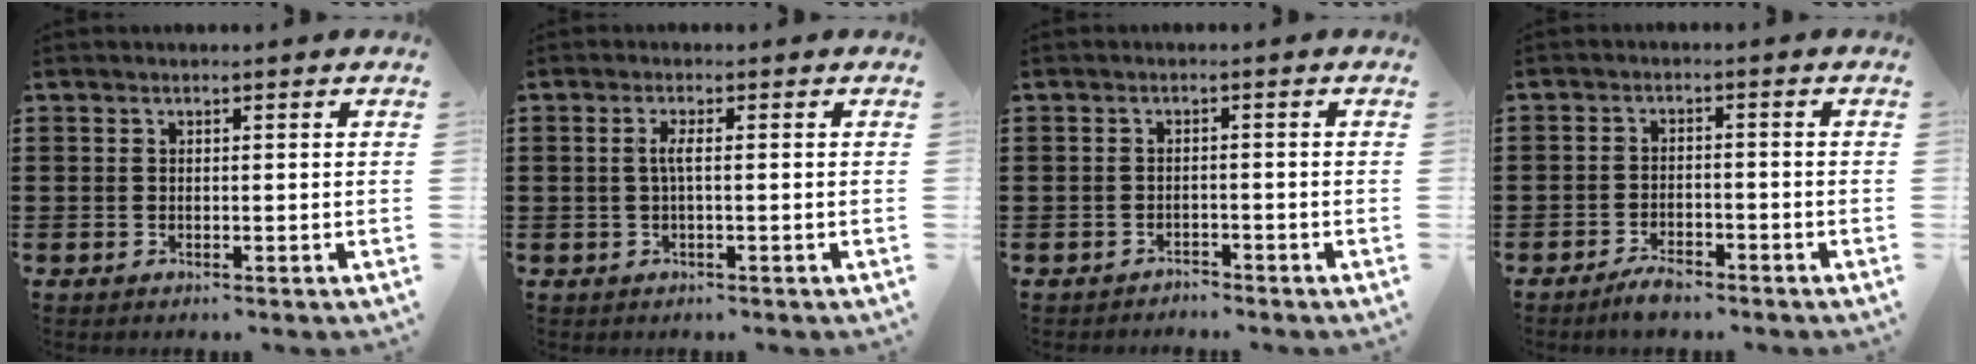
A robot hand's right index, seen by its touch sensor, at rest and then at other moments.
{"total": 2.0, "force": [-0.2, 0.1, 2.0], "torque": [-0.046, -0.004, -0.007]}
{"total": 1.8, "force": [-1.8, 0.2, -0.2], "torque": [-0.004, 0.002, -0.039]}
{"total": 2.6, "force": [-2.3, 0.7, 1.1], "torque": [-0.020, 0.007, -0.045]}